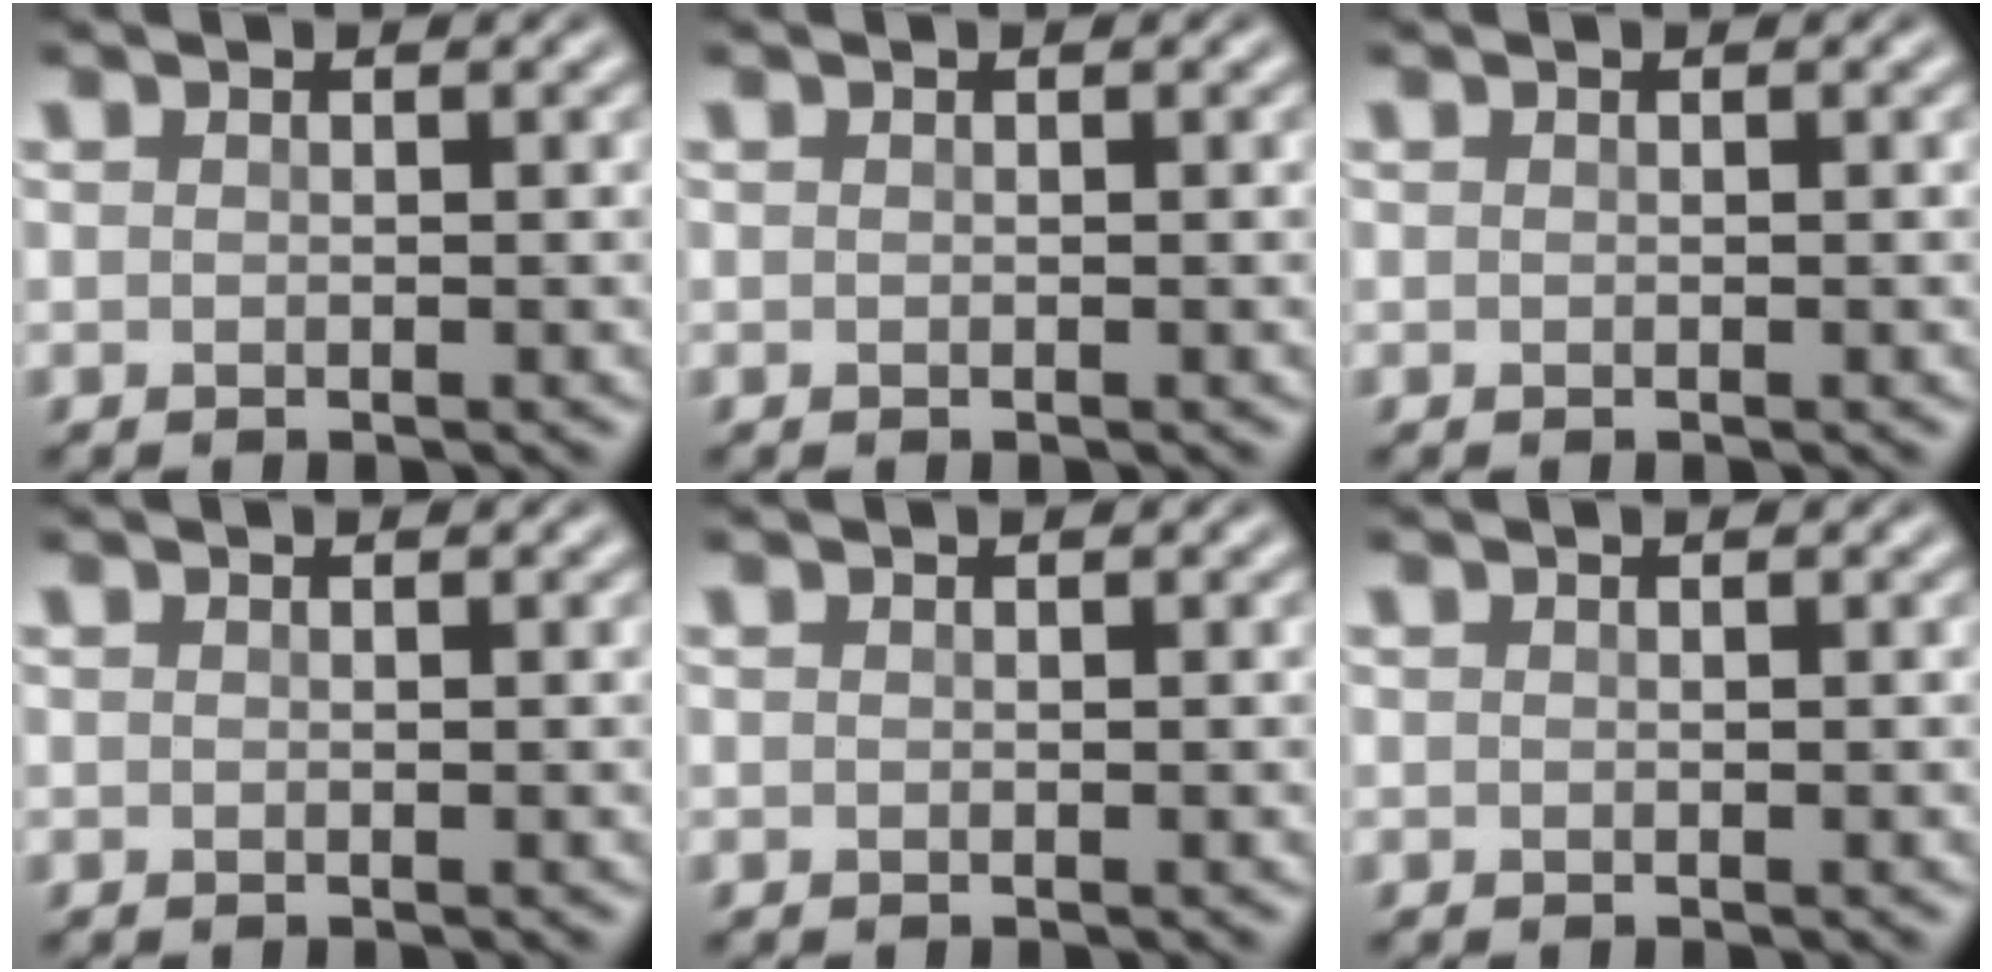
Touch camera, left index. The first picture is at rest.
{"total": 0.0}
{"total": 0.0}
{"total": 0.0}
{"total": 0.0}
{"total": 0.0}